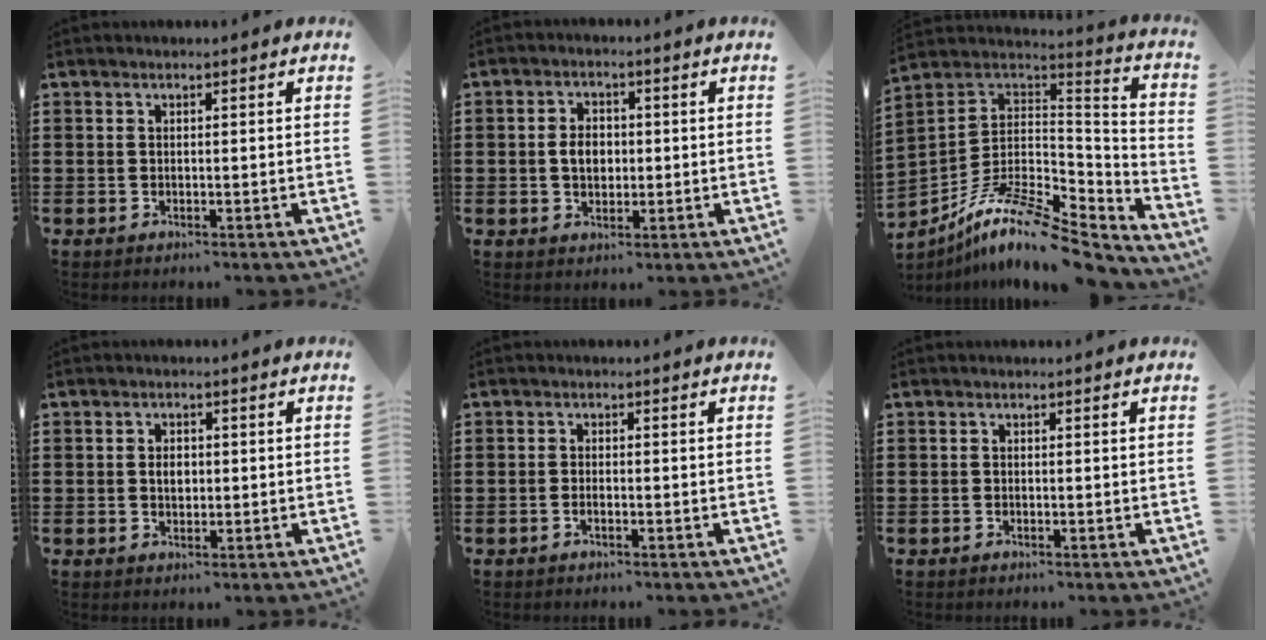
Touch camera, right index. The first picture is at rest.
{"total": 3.7, "force": [-0.1, 2.6, 2.7], "torque": [-0.049, 0.006, -0.006]}
{"total": 13.0, "force": [-8.9, 4.3, 8.3], "torque": [-0.157, 0.021, -0.167]}
{"total": 2.3, "force": [0.2, 1.4, 1.8], "torque": [-0.037, 0.006, 0.002]}
{"total": 0.8, "force": [-0.5, 0.0, 0.7], "torque": [-0.015, -0.008, -0.006]}
{"total": 0.0}